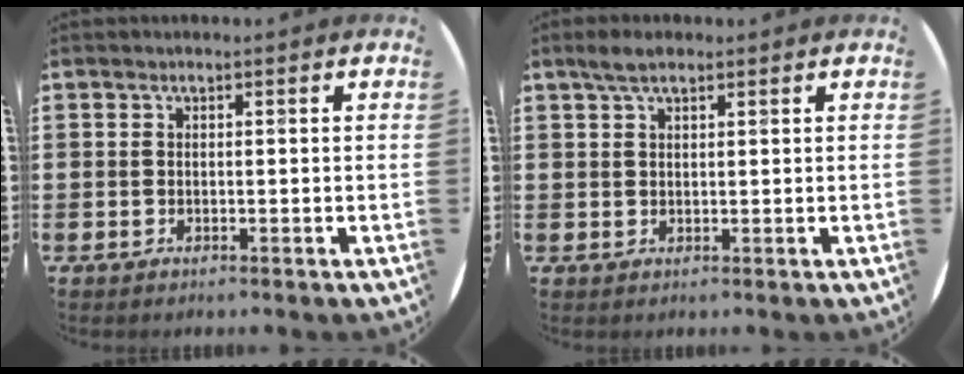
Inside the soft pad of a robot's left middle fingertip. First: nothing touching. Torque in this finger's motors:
{"motor_torque": [0.67, -0.48, 0.02, 0.01]}